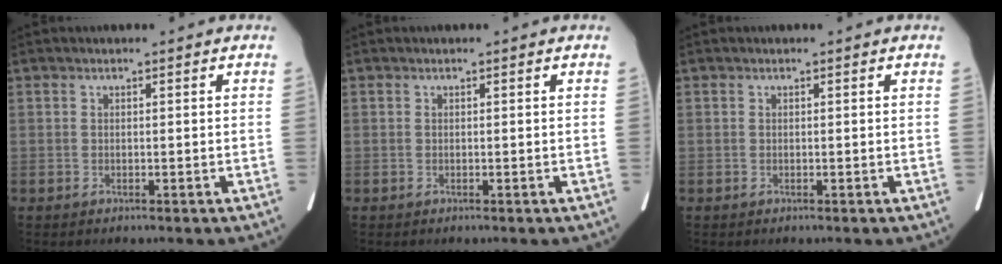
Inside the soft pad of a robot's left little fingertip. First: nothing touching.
{"total": 0.0}
{"total": 0.0}